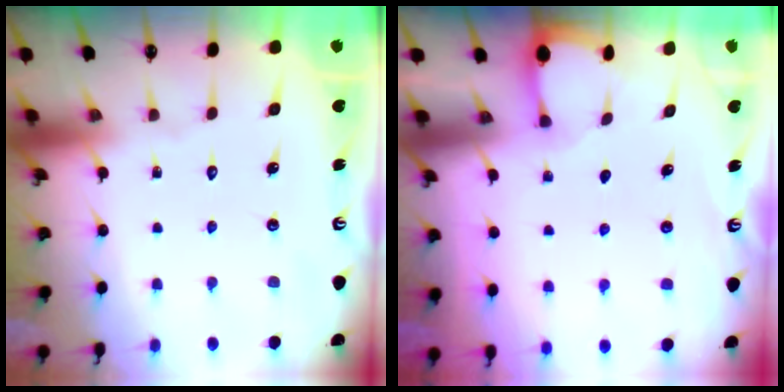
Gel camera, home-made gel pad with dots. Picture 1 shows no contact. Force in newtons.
{"total": 1.6, "press": 1.5, "slide": 0.3}